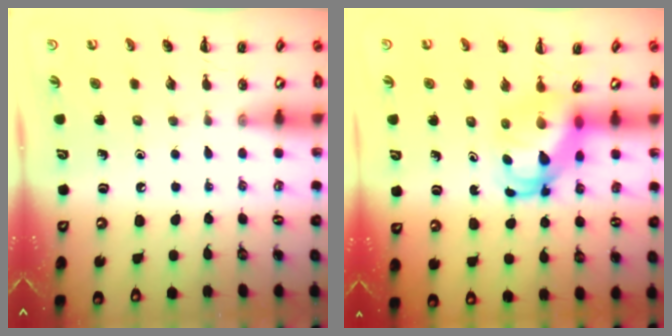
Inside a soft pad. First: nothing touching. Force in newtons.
{"total": 6.1, "press": 6.1, "slide": 0.6}